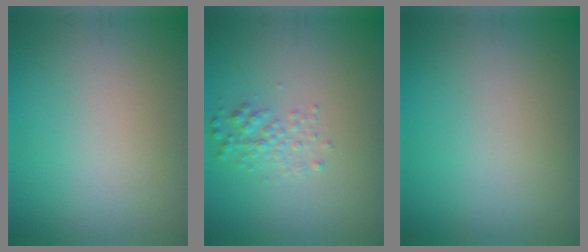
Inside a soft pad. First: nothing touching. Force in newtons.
{"total": 1.6, "press": 1.6, "slide": 0.0}
{"total": 0.0}